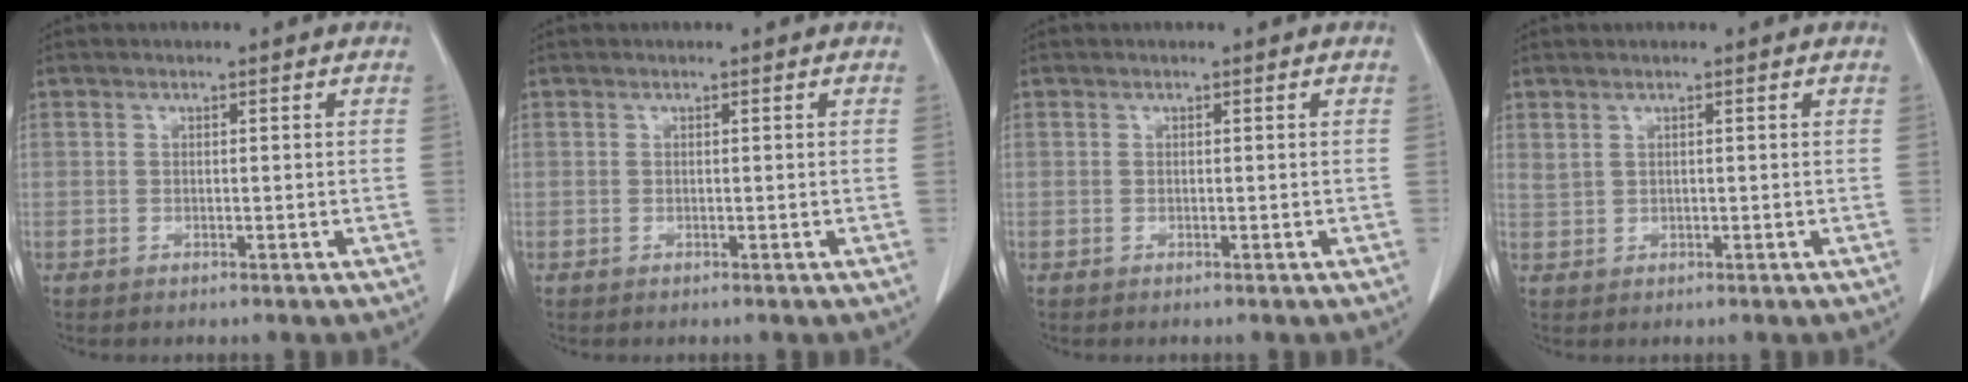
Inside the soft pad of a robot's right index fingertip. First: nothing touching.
{"total": 0.0}
{"total": 0.0}
{"total": 1.1, "force": [0.8, 0.5, 0.5], "torque": [-0.011, 0.006, 0.019]}